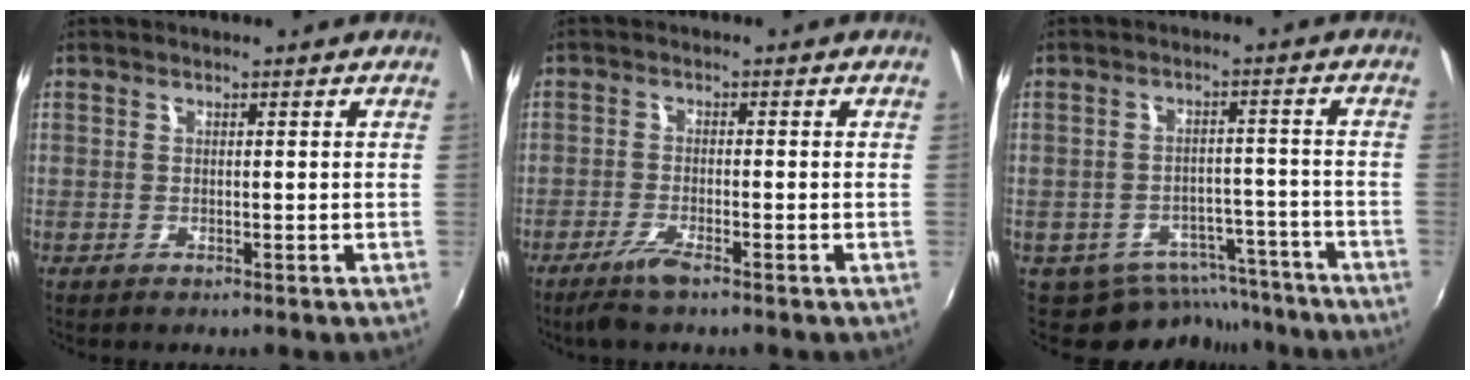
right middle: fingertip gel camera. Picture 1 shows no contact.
{"total": 4.1, "force": [-3.0, 0.4, 2.7], "torque": [-0.070, -0.009, -0.062]}
{"total": 9.9, "force": [-8.4, 5.0, 1.5], "torque": [-0.025, 0.023, -0.100]}